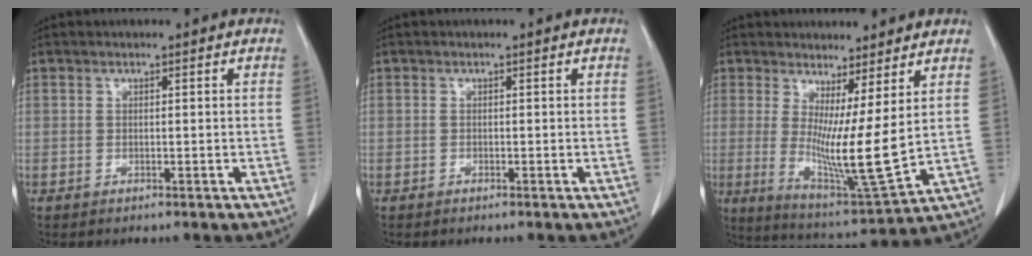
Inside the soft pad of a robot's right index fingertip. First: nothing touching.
{"total": 0.0}
{"total": 10.5, "force": [1.8, -0.1, 10.3], "torque": [-0.198, -0.047, 0.039]}